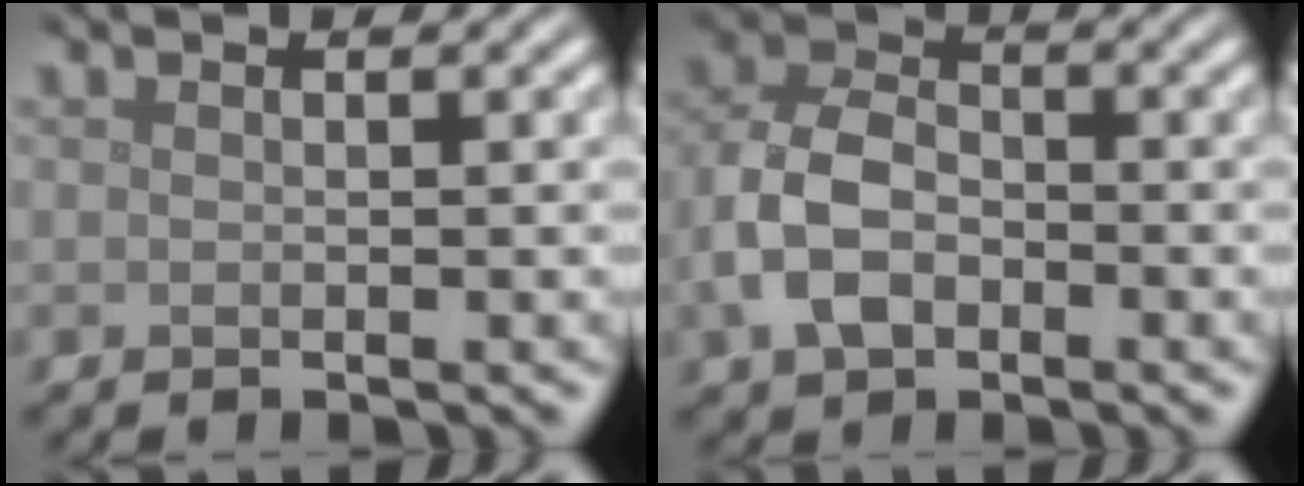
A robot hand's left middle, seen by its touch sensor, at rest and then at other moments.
{"total": 5.5, "force": [-1.5, 3.9, 3.6], "torque": [-0.086, 0.005, -0.037]}